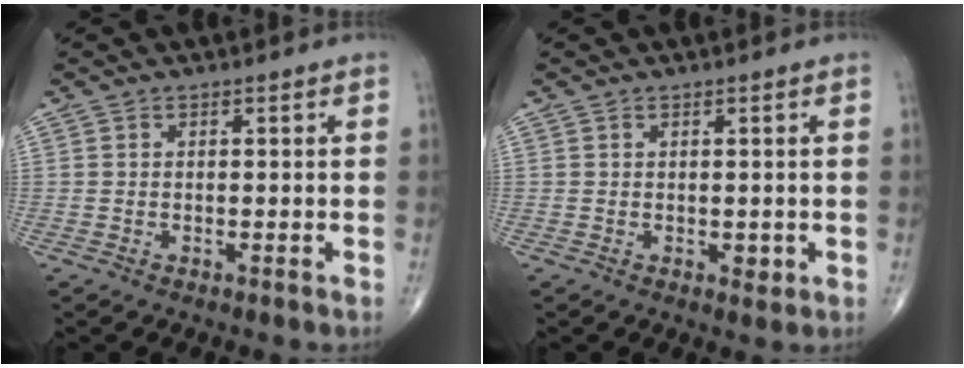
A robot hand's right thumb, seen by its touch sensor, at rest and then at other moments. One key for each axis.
{"total": 1.4, "fx": 0.0, "fy": 0.9, "fz": 1.1, "tx": -0.010, "ty": -0.003, "tz": 0.002}